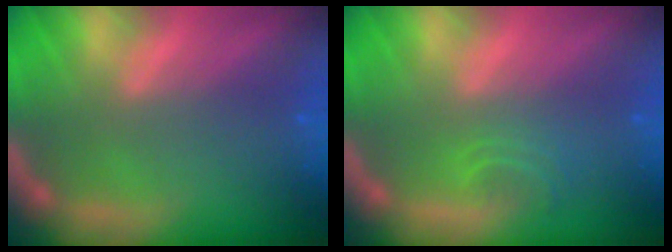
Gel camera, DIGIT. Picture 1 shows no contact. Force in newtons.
{"total": 1.9}